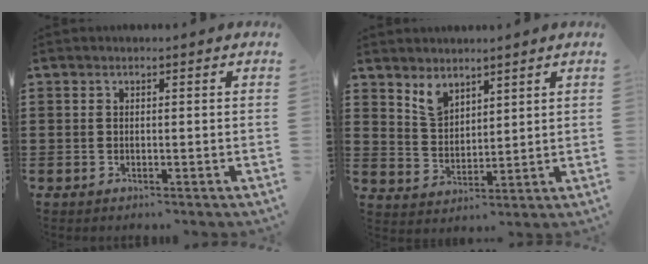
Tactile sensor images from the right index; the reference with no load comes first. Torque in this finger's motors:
{"motor_torque": [-0.27, 0.64, 0.06, 0.03]}